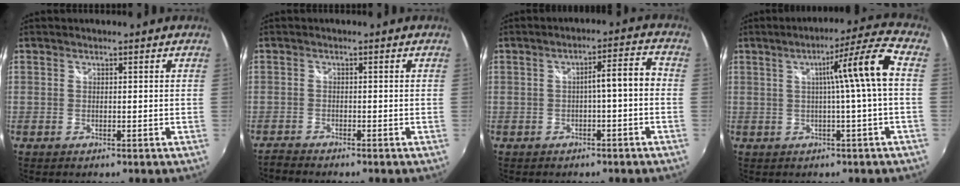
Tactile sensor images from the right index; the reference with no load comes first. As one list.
[{"total": 2.2, "force": [-2.2, 0.1, 0.2], "torque": [-0.014, -0.012, -0.046]}, {"total": 4.7, "force": [-1.4, 0.5, 4.5], "torque": [-0.068, 0.016, -0.013]}, {"total": 9.5, "force": [0.5, -1.7, 9.3], "torque": [-0.133, 0.019, 0.014]}]